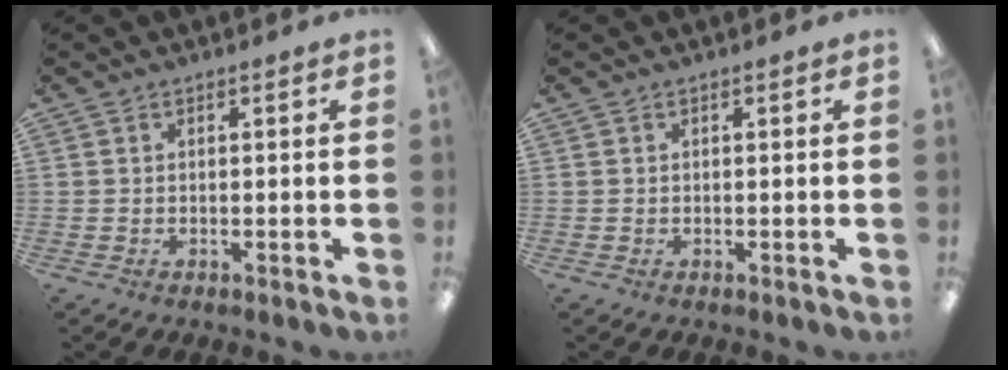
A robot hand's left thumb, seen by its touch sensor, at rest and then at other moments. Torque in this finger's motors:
{"motor_torque": [-0.04, 0.07, -0.13, 0.03, 0.01]}